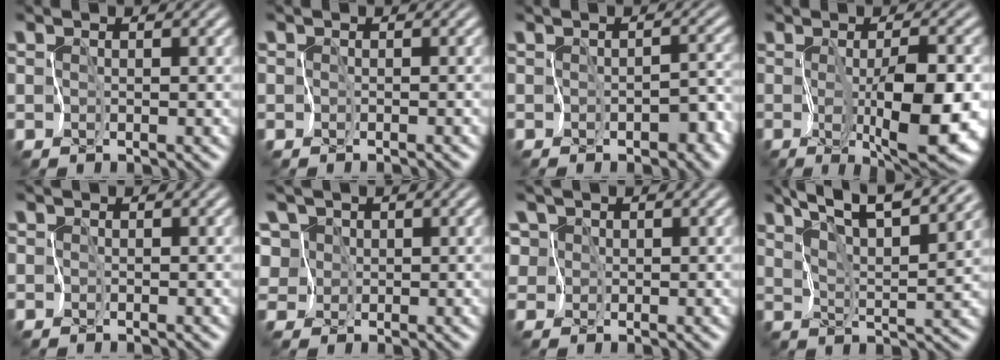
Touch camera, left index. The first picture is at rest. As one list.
[{"total": 0.6, "force": [-0.4, 0.3, -0.4], "torque": [0.015, -0.007, -0.009]}, {"total": 3.7, "force": [-2.4, 2.1, 1.9], "torque": [0.003, 0.013, -0.030]}, {"total": 8.2, "force": [-1.8, 2.3, 7.7], "torque": [-0.125, -0.011, -0.024]}, {"total": 0.6, "force": [0.1, 0.6, -0.2], "torque": [0.010, 0.000, 0.000]}, {"total": 7.1, "force": [2.8, 5.9, 2.8], "torque": [-0.061, 0.033, 0.016]}, {"total": 4.9, "force": [2.4, 3.9, 1.7], "torque": [-0.043, 0.024, 0.021]}, {"total": 9.5, "force": [8.0, 1.7, 4.9], "torque": [-0.081, 0.013, 0.094]}]